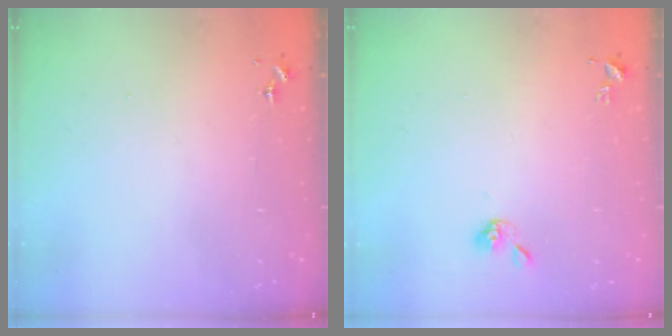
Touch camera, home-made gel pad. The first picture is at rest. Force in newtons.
{"total": 5.2, "press": 5.1, "slide": 0.6}